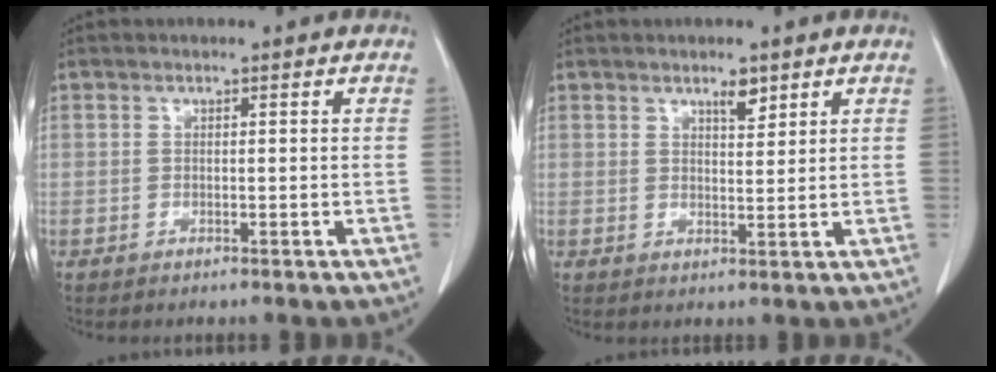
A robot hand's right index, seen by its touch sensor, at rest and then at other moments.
{"total": 2.7, "force": [1.9, 0.8, 1.7], "torque": [-0.029, -0.003, 0.033]}